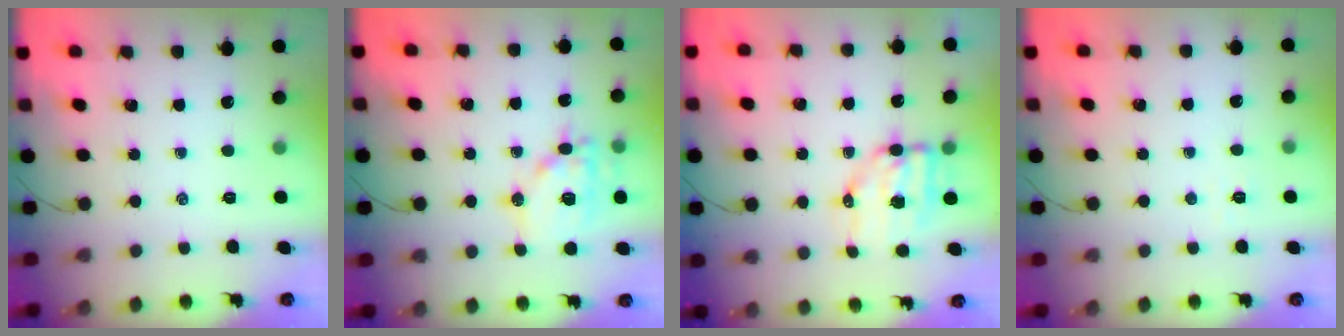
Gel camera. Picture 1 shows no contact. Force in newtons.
{"total": 14.0, "press": 13.9, "slide": 1.9}
{"total": 7.1, "press": 7.0, "slide": 1.4}
{"total": 2.4, "press": 2.3, "slide": 0.5}